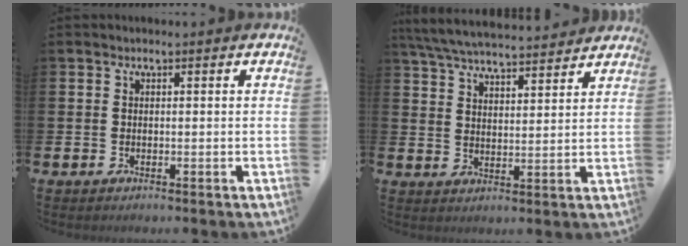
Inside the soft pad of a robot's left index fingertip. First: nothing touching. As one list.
[{"total": 6.4, "force": [6.3, 0.6, 1.3], "torque": [-0.052, -0.035, 0.113]}]